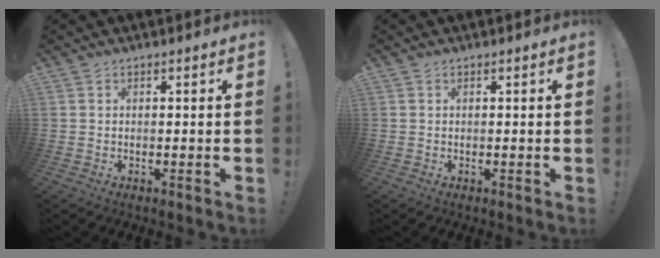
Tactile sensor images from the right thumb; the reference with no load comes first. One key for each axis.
{"total": 0.0}